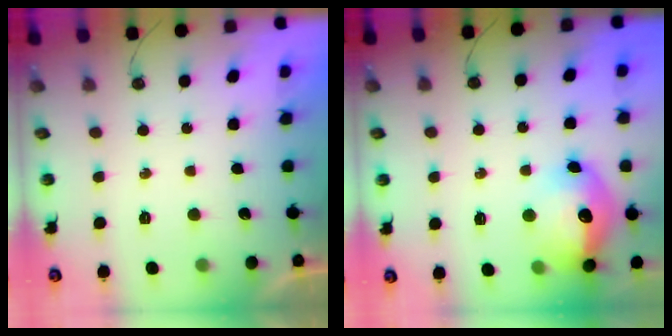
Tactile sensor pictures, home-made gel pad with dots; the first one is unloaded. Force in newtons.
{"total": 16.0, "press": 15.9, "slide": 1.5}